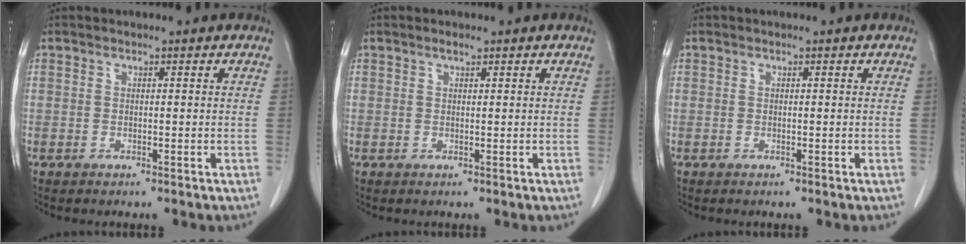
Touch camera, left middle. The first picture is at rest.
{"total": 0.8, "force": [0.6, 0.1, 0.5], "torque": [-0.013, 0.001, 0.012]}
{"total": 0.0}